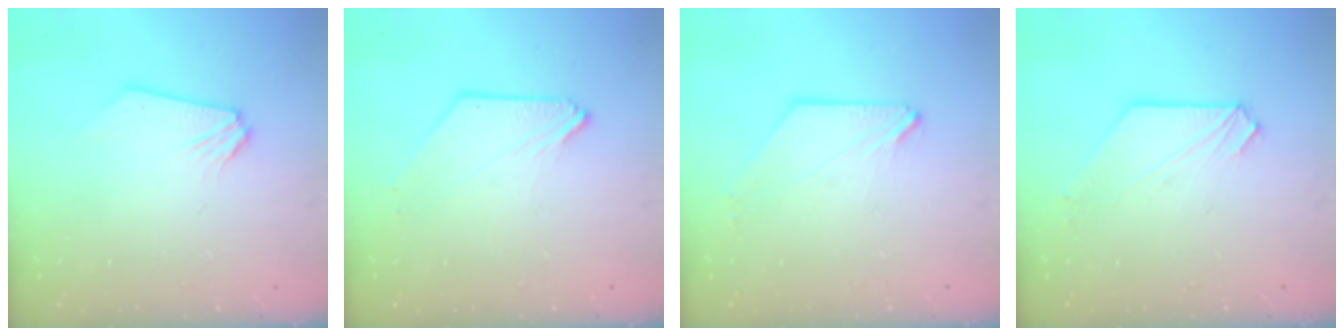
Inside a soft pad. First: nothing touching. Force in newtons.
{"total": 0.0}
{"total": 0.0}
{"total": 1.8, "press": 1.8, "slide": 0.1}